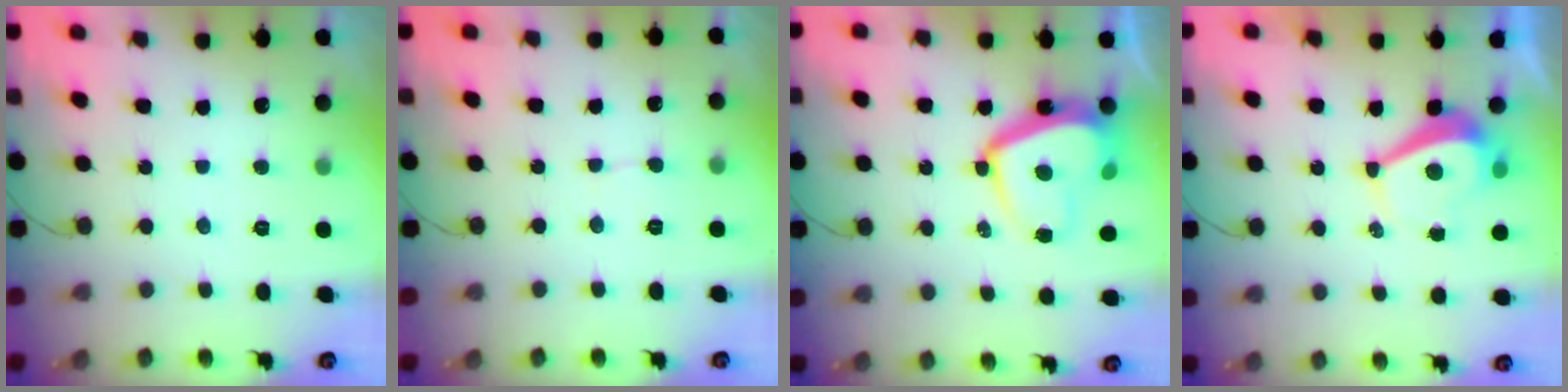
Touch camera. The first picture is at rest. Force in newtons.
{"total": 4.7, "press": 4.6, "slide": 0.5}
{"total": 12.6, "press": 12.5, "slide": 1.1}
{"total": 3.9, "press": 3.8, "slide": 0.5}